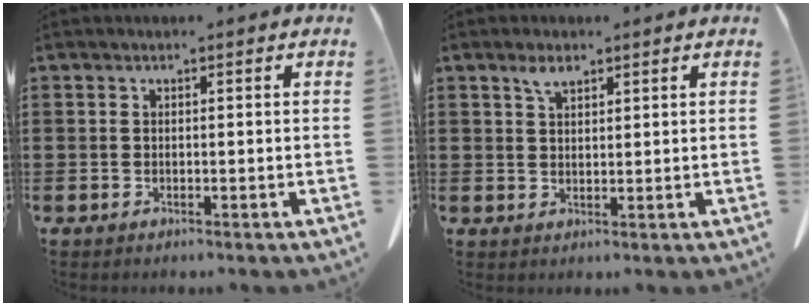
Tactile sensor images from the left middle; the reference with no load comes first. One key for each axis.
{"total": 2.6, "fx": 1.8, "fy": 1.1, "fz": 1.6, "tx": -0.029, "ty": -0.002, "tz": 0.032}